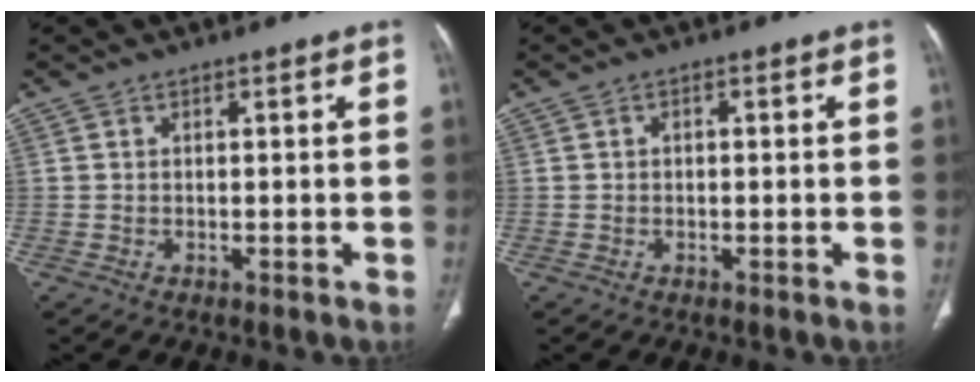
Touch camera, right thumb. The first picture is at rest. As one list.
[{"total": 0.5, "force": [0.0, 0.4, 0.4], "torque": [-0.004, 0.001, -0.002]}]